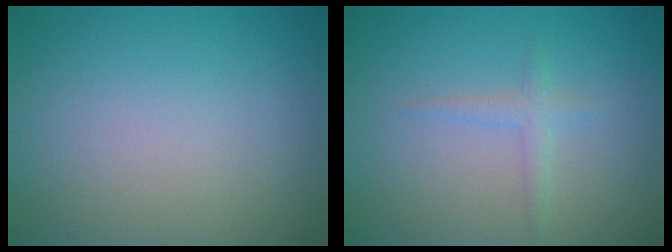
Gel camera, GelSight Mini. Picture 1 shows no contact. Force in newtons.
{"total": 1.3, "press": 1.3, "slide": 0.1}